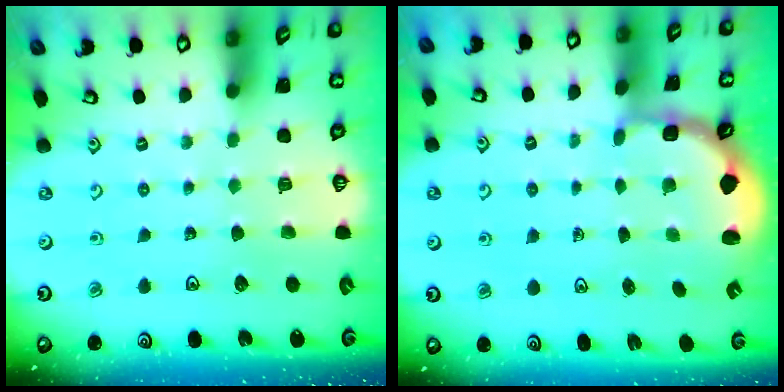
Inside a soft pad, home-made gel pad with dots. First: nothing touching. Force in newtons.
{"total": 2.4, "press": 2.0, "slide": 1.3}